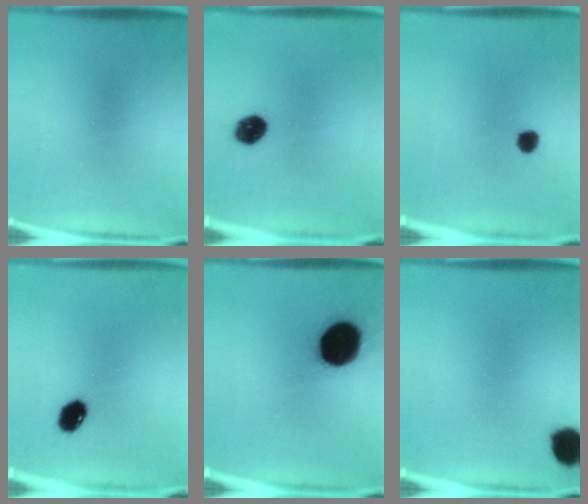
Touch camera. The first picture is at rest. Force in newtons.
{"total": 6.2}
{"total": 3.0}
{"total": 5.4}
{"total": 18.6}
{"total": 7.0}